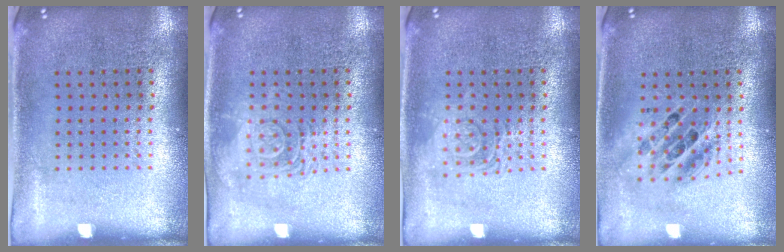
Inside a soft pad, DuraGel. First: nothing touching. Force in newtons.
{"total": 2.8, "press": 2.8, "slide": 0.4}
{"total": 2.3, "press": 2.3, "slide": 0.5}
{"total": 1.7, "press": 1.4, "slide": 0.9}